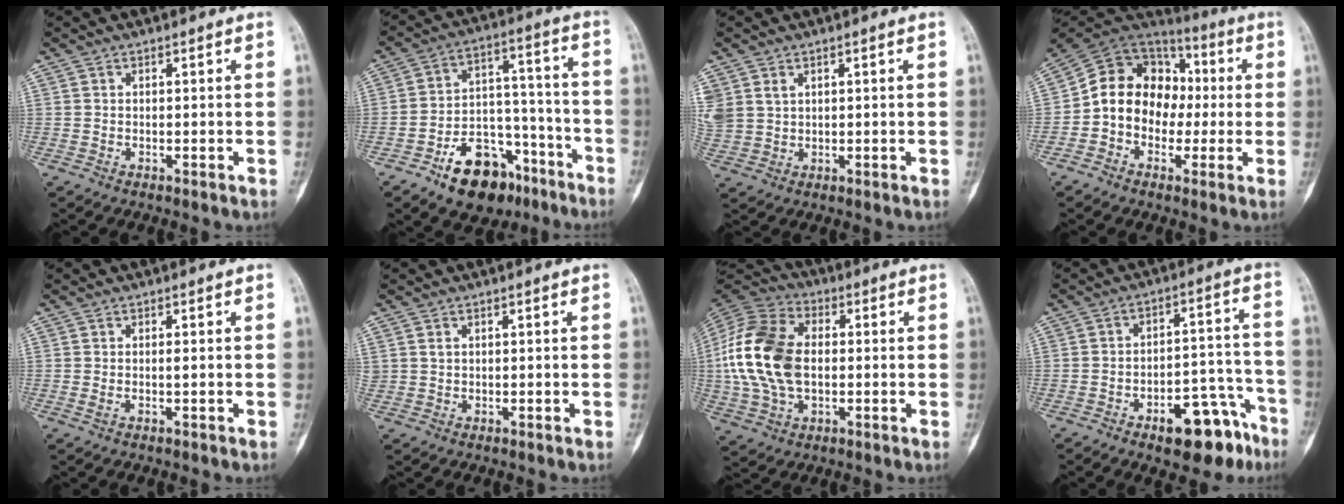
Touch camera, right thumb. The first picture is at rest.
{"total": 16.4, "force": [-10.0, 9.7, 8.6], "torque": [-0.092, 0.085, -0.156]}
{"total": 6.4, "force": [2.6, 5.0, 3.1], "torque": [-0.081, 0.004, 0.068]}
{"total": 15.0, "force": [-0.9, 12.2, 8.6], "torque": [-0.104, 0.046, -0.026]}
{"total": 1.1, "force": [-0.1, 0.2, 1.1], "torque": [-0.020, 0.002, 0.001]}
{"total": 1.0, "force": [0.5, 0.8, 0.4], "torque": [0.000, -0.001, 0.010]}
{"total": 19.2, "force": [0.1, 12.5, 14.5], "torque": [-0.295, 0.015, 0.000]}
{"total": 13.7, "force": [-8.2, 5.9, 9.2], "torque": [-0.089, 0.076, -0.109]}